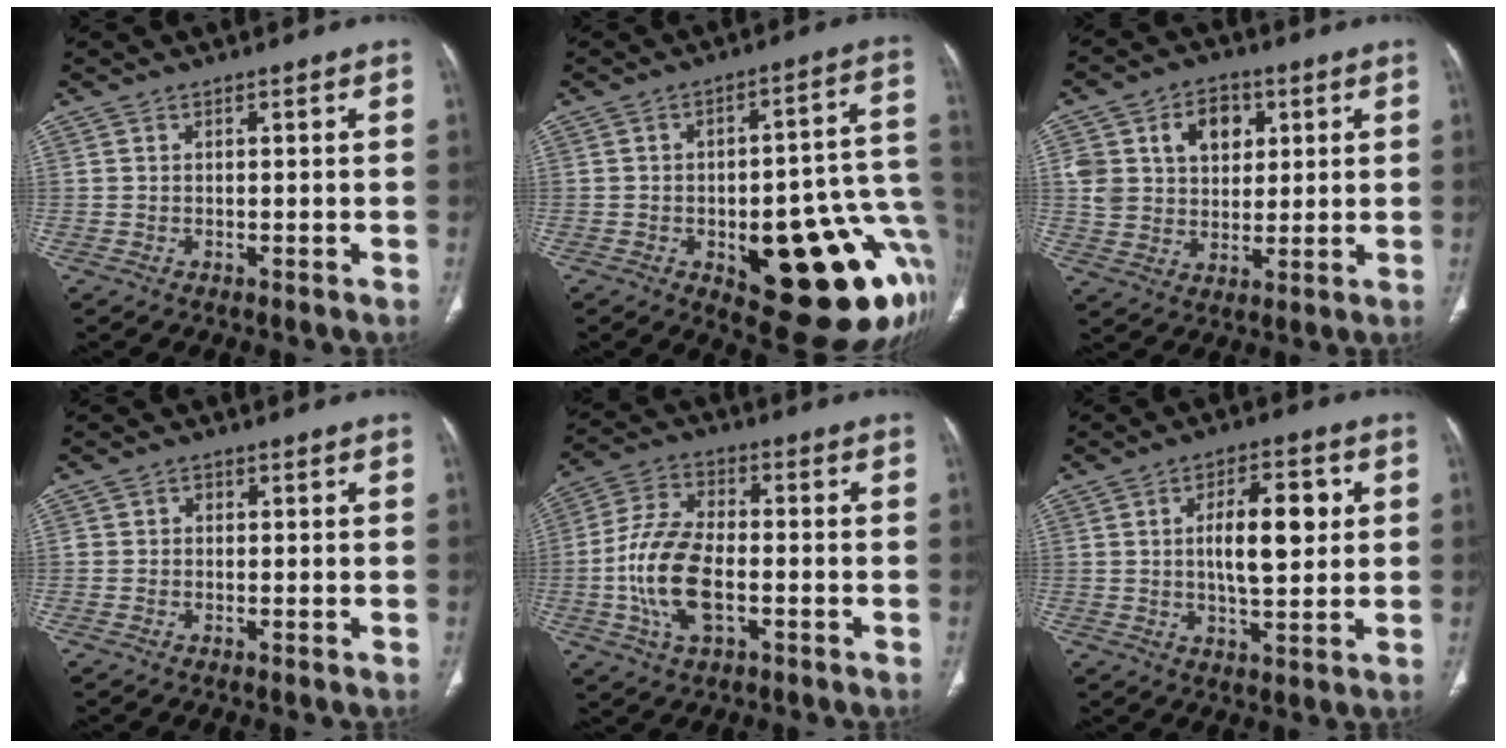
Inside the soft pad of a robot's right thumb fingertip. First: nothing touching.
{"total": 25.9, "force": [-7.5, 10.0, 22.7], "torque": [-0.210, 0.034, -0.077]}
{"total": 12.1, "force": [4.1, 9.0, 7.0], "torque": [-0.078, -0.005, 0.077]}
{"total": 0.9, "force": [0.0, 0.8, 0.4], "torque": [0.002, 0.004, -0.005]}
{"total": 13.1, "force": [-3.0, 6.9, 10.8], "torque": [-0.222, 0.019, -0.058]}
{"total": 10.7, "force": [1.8, 4.4, 9.6], "torque": [-0.136, 0.002, 0.028]}